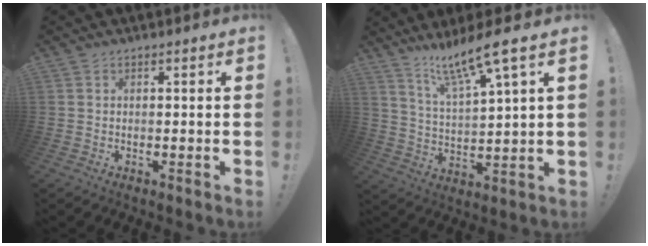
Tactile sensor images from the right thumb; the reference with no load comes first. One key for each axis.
{"total": 11.9, "fx": 9.2, "fy": 0.7, "fz": 7.6, "tx": -0.141, "ty": -0.051, "tz": 0.149}